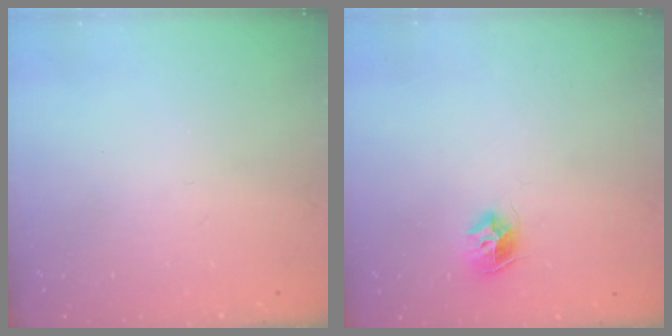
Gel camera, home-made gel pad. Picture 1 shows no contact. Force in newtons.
{"total": 8.0, "press": 7.9, "slide": 0.5}